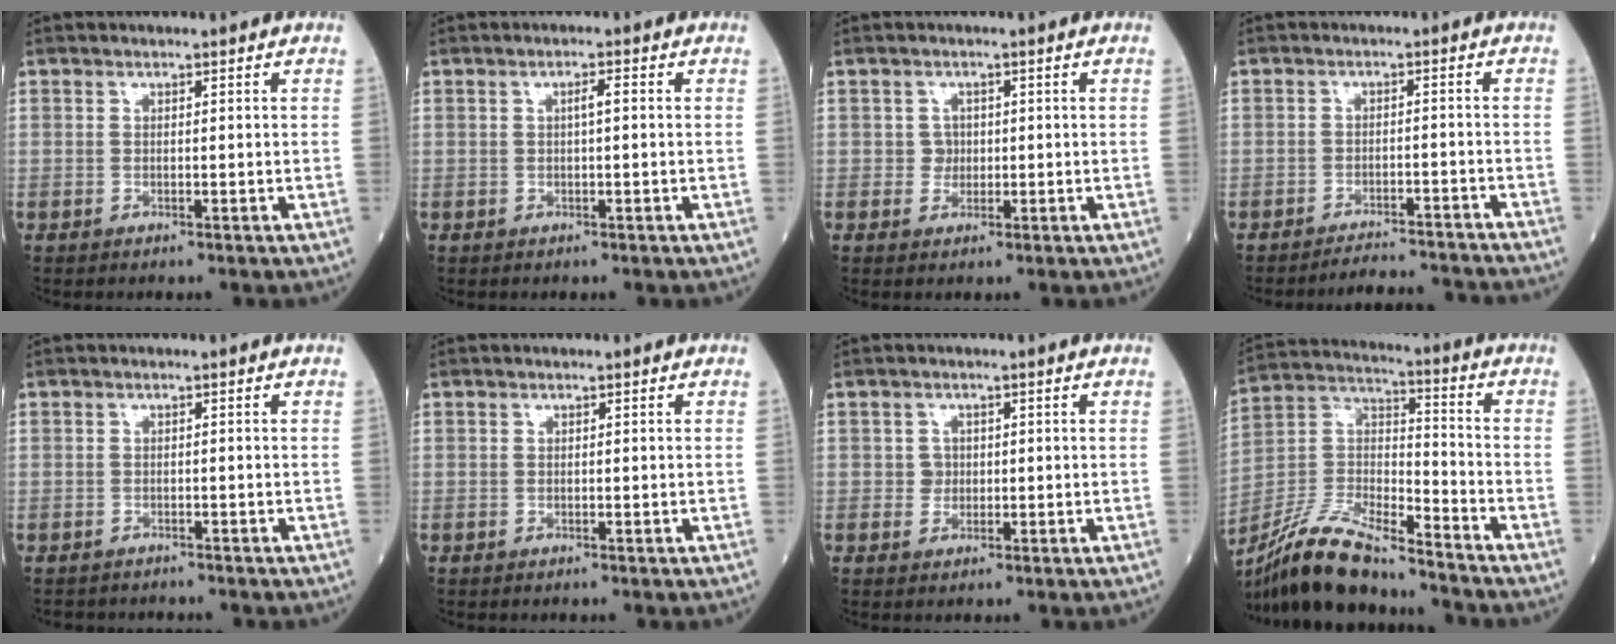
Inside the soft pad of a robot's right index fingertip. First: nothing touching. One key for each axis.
{"total": 1.8, "fx": 0.2, "fy": 0.2, "fz": 1.7, "tx": -0.029, "ty": 0.005, "tz": 0.003}
{"total": 1.9, "fx": 0.0, "fy": 1.8, "fz": 0.6, "tx": -0.004, "ty": 0.003, "tz": -0.001}
{"total": 8.0, "fx": -7.9, "fy": 0.1, "fz": 0.9, "tx": -0.003, "ty": 0.004, "tz": -0.108}
{"total": 2.4, "fx": -2.2, "fy": 1.0, "fz": -0.1, "tx": 0.000, "ty": -0.001, "tz": -0.035}
{"total": 0.0}
{"total": 1.8, "fx": 0.1, "fy": 1.7, "fz": 0.5, "tx": -0.005, "ty": 0.003, "tz": 0.001}
{"total": 16.2, "fx": -14.5, "fy": 2.4, "fz": 6.8, "tx": -0.134, "ty": 0.010, "tz": -0.272}